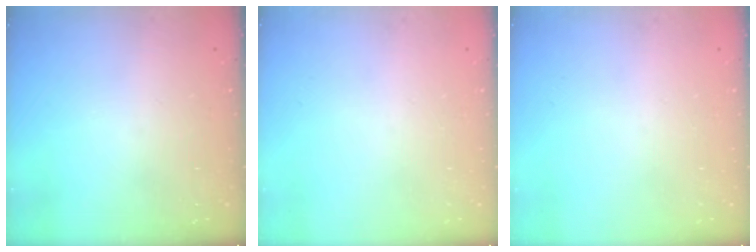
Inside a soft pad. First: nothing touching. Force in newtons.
{"total": 0.0}
{"total": 0.0}